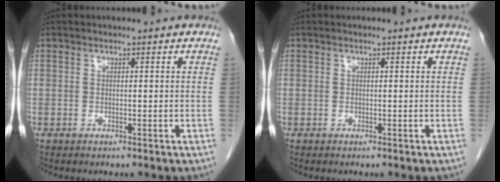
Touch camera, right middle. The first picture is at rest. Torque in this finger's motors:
{"motor_torque": [0.55, -0.43, 0.04, 0.00]}